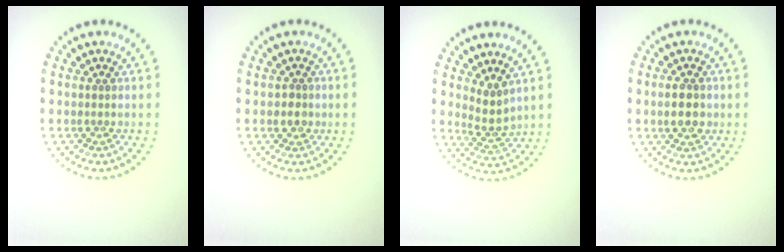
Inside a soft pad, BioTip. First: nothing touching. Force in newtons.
{"total": 1.3, "press": 1.2, "slide": 0.6}
{"total": 2.1, "press": 1.6, "slide": 1.4}
{"total": 2.4, "press": 2.4, "slide": 0.1}